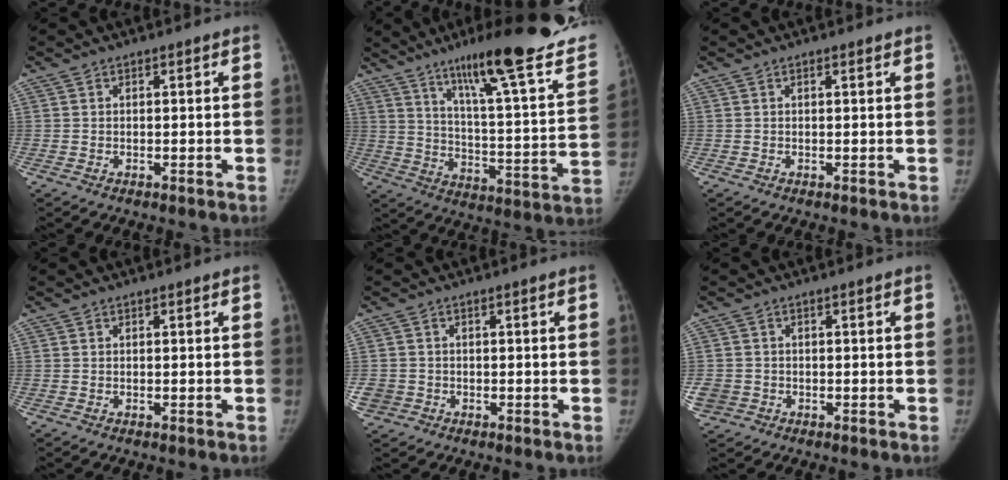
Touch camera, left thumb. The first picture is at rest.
{"total": 29.4, "force": [22.3, 3.2, 18.9], "torque": [-0.260, -0.115, 0.315]}
{"total": 0.6, "force": [0.4, 0.1, 0.5], "torque": [-0.008, 0.000, 0.006]}
{"total": 0.0}
{"total": 4.1, "force": [-1.1, 3.7, 1.3], "torque": [-0.029, 0.008, -0.015]}
{"total": 4.6, "force": [-1.2, 4.2, 1.6], "torque": [-0.041, 0.008, -0.017]}